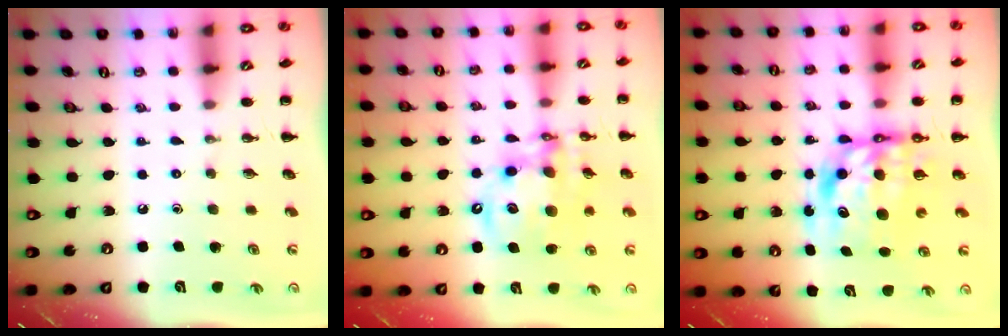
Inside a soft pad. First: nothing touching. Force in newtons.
{"total": 14.2, "press": 13.7, "slide": 3.8}
{"total": 10.4, "press": 10.0, "slide": 2.8}